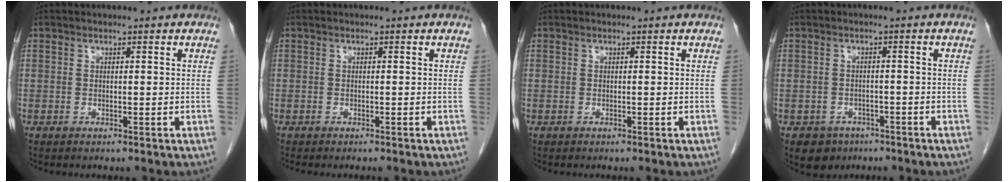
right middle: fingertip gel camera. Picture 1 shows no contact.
{"total": 1.9, "force": [-1.7, 0.5, 0.7], "torque": [-0.013, -0.005, -0.018]}
{"total": 0.0}
{"total": 4.1, "force": [-2.6, 3.2, 0.5], "torque": [-0.007, 0.008, -0.033]}